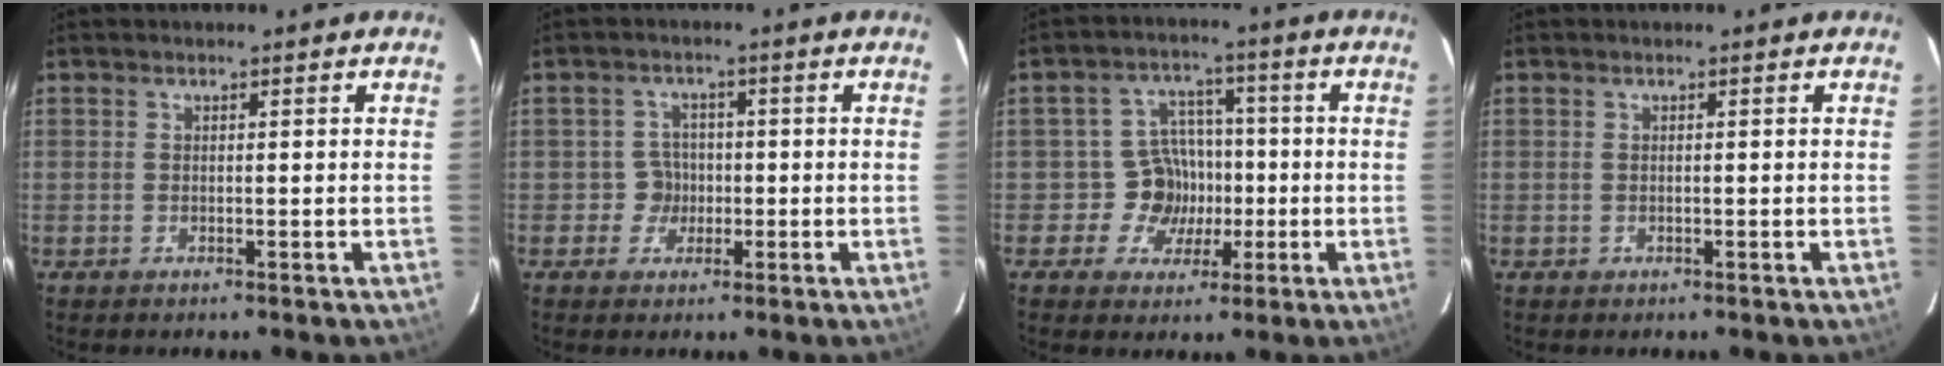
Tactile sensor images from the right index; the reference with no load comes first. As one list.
[{"total": 3.5, "force": [-0.8, 3.4, -0.2], "torque": [0.009, 0.015, -0.014]}, {"total": 7.2, "force": [-1.8, 6.9, 0.8], "torque": [-0.015, 0.027, -0.030]}, {"total": 0.0}]